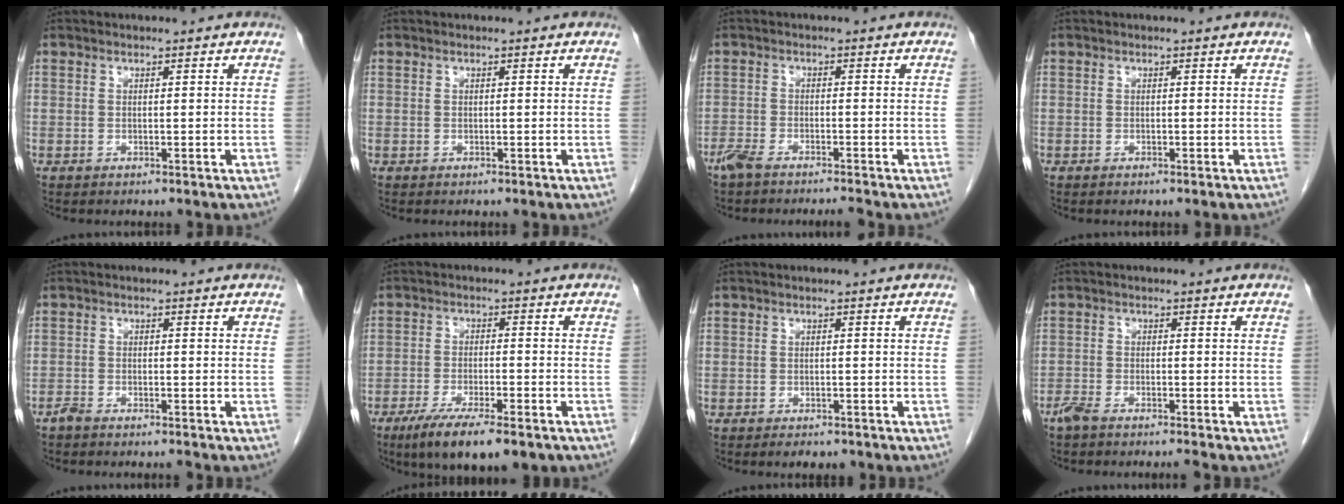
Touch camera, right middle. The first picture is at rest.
{"total": 0.0}
{"total": 4.0, "force": [-3.6, 0.2, 1.9], "torque": [-0.037, -0.007, -0.067]}
{"total": 0.0}
{"total": 1.8, "force": [-1.7, 0.1, 0.6], "torque": [-0.011, -0.003, -0.033]}
{"total": 11.3, "force": [-7.6, 2.5, 8.0], "torque": [-0.125, -0.020, -0.116]}
{"total": 2.1, "force": [-1.6, 1.0, 1.0], "torque": [-0.014, -0.001, -0.016]}
{"total": 3.2, "force": [-2.8, 0.0, 1.5], "torque": [-0.027, -0.006, -0.055]}